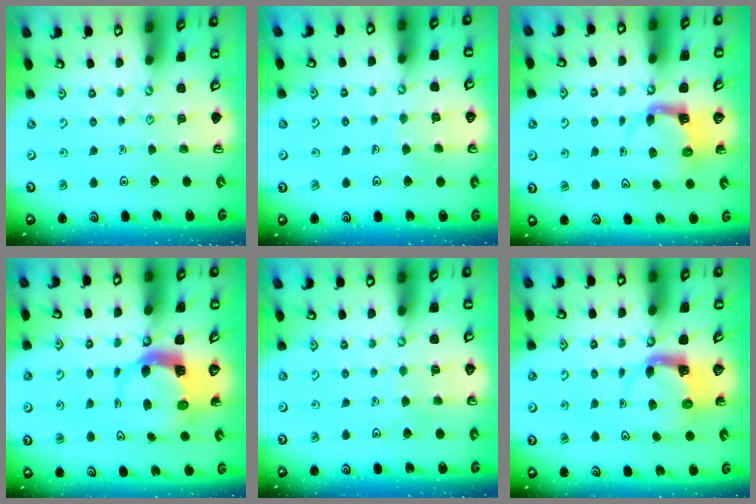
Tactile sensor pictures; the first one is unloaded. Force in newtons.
{"total": 3.1, "press": 3.0, "slide": 0.3}
{"total": 3.9, "press": 3.8, "slide": 0.7}
{"total": 5.6, "press": 5.5, "slide": 0.6}
{"total": 3.6, "press": 3.6, "slide": 0.3}
{"total": 3.8, "press": 3.8, "slide": 0.7}